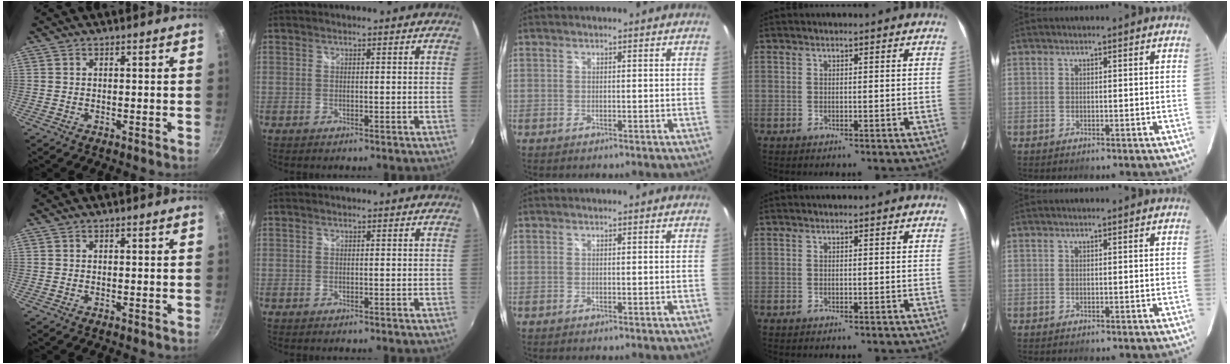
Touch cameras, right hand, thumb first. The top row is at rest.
{}